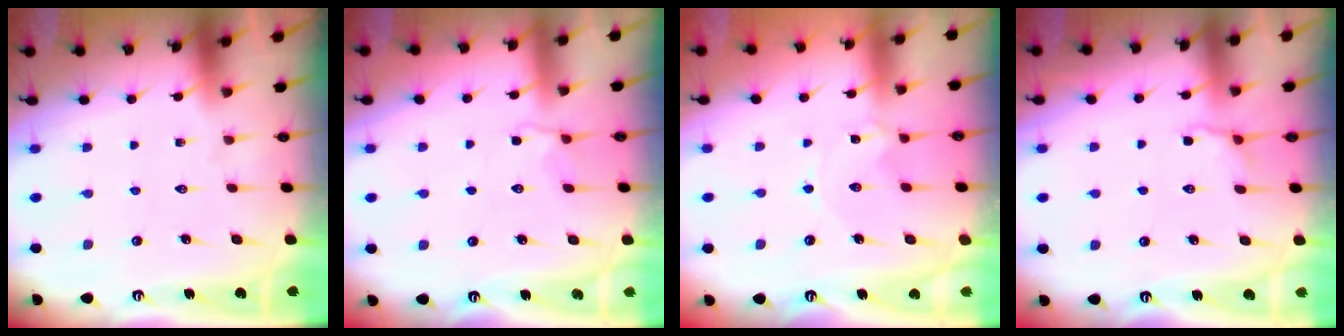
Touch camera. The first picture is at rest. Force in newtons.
{"total": 3.6, "press": 3.2, "slide": 1.7}
{"total": 0.7, "press": 0.7, "slide": 0.1}
{"total": 3.6, "press": 3.3, "slide": 1.4}